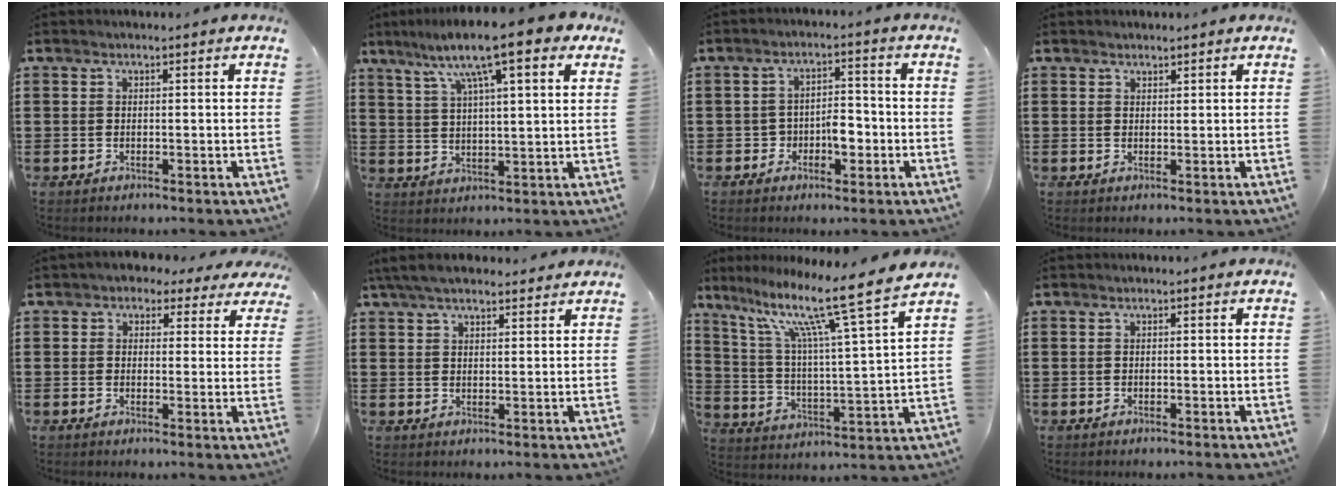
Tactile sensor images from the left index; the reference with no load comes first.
{"total": 12.5, "force": [8.1, 2.5, 9.2], "torque": [-0.184, -0.012, 0.133]}
{"total": 3.8, "force": [-1.6, 2.2, 2.7], "torque": [-0.052, 0.006, -0.032]}
{"total": 1.1, "force": [1.0, 0.3, 0.0], "torque": [-0.002, 0.000, 0.021]}
{"total": 2.6, "force": [1.8, 1.7, 0.7], "torque": [-0.017, 0.001, 0.030]}
{"total": 5.0, "force": [4.2, 1.6, 2.2], "torque": [-0.054, -0.001, 0.081]}
{"total": 12.6, "force": [9.5, 0.3, 8.3], "torque": [-0.180, -0.064, 0.144]}
{"total": 0.0}